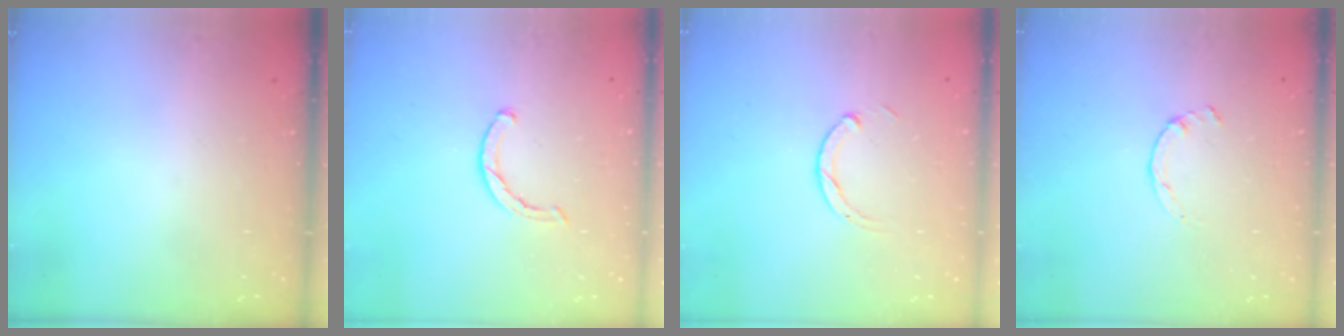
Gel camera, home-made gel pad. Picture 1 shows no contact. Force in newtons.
{"total": 1.8, "press": 1.8, "slide": 0.3}
{"total": 2.9, "press": 2.9, "slide": 0.4}
{"total": 0.9, "press": 0.9, "slide": 0.3}